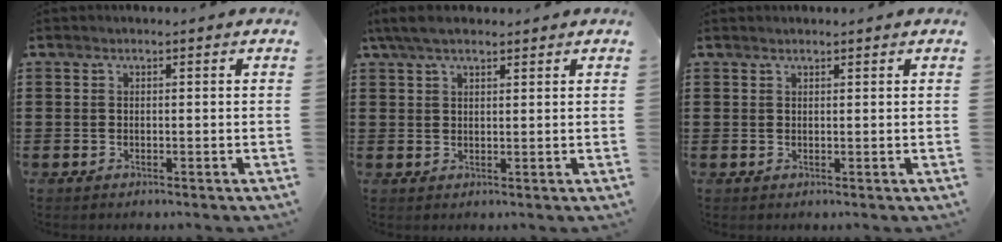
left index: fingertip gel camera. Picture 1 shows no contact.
{"total": 4.1, "force": [2.9, 1.4, 2.6], "torque": [-0.058, 0.006, 0.056]}
{"total": 0.7, "force": [0.6, 0.1, 0.0], "torque": [-0.003, 0.000, 0.013]}